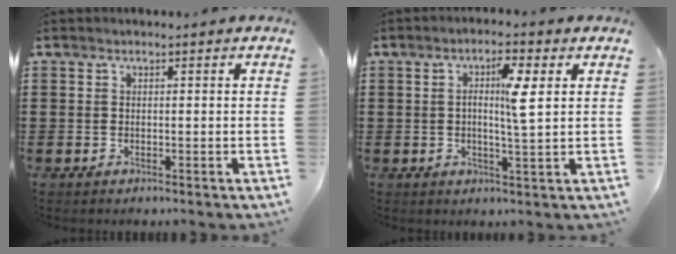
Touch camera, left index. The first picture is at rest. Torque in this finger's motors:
{"motor_torque": [0.33, -0.06, 0.47, 0.11]}